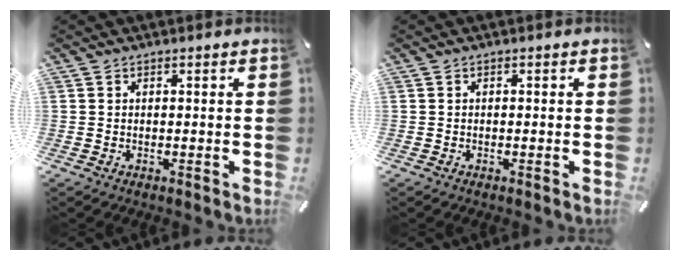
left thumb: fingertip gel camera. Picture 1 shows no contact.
{"total": 0.5, "force": [-0.4, 0.2, 0.4], "torque": [-0.008, -0.001, -0.007]}